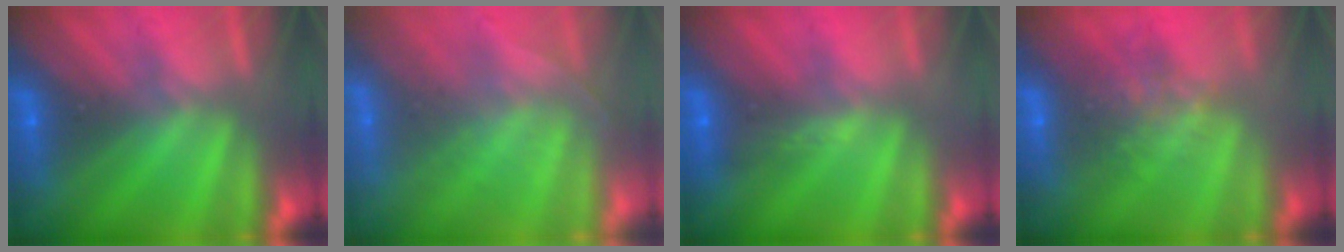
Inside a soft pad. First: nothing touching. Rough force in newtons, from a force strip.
{"total": 1.7}
{"total": 2.9}
{"total": 4.5}